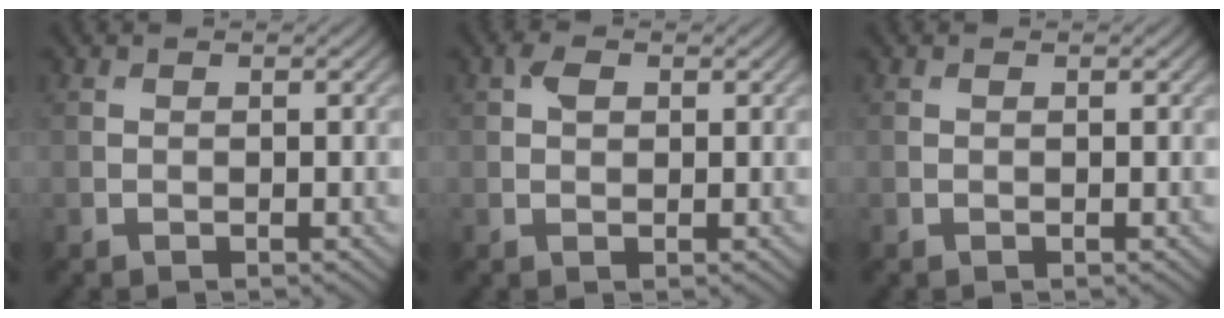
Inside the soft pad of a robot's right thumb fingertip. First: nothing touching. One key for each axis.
{"total": 1.5, "fx": 0.5, "fy": 1.0, "fz": 1.0, "tx": -0.019, "ty": 0.003, "tz": 0.006}
{"total": 0.0}